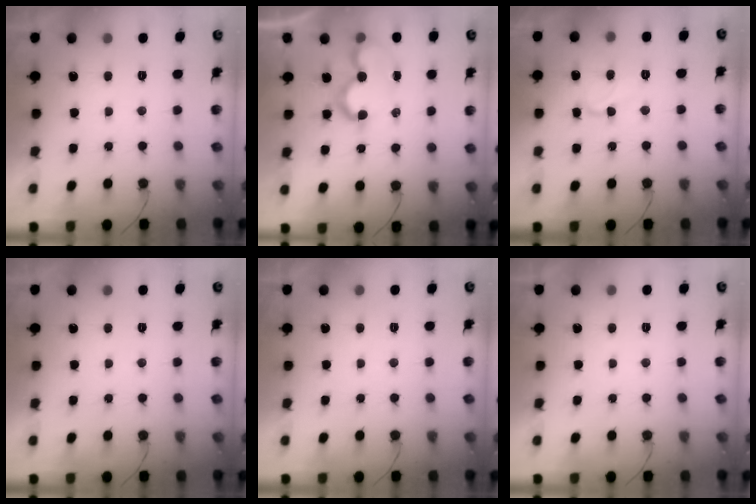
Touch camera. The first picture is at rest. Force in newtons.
{"total": 8.2, "press": 8.2, "slide": 0.3}
{"total": 6.7, "press": 6.6, "slide": 0.7}
{"total": 0.0}
{"total": 1.8, "press": 1.8, "slide": 0.1}
{"total": 1.7, "press": 1.7, "slide": 0.0}